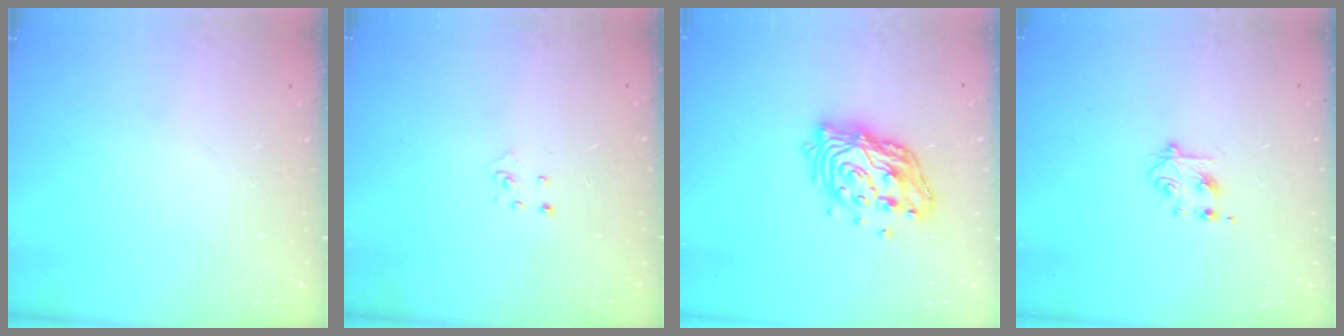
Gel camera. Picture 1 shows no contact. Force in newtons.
{"total": 2.8, "press": 2.8, "slide": 0.3}
{"total": 18.0, "press": 17.9, "slide": 1.6}
{"total": 4.9, "press": 4.9, "slide": 0.7}